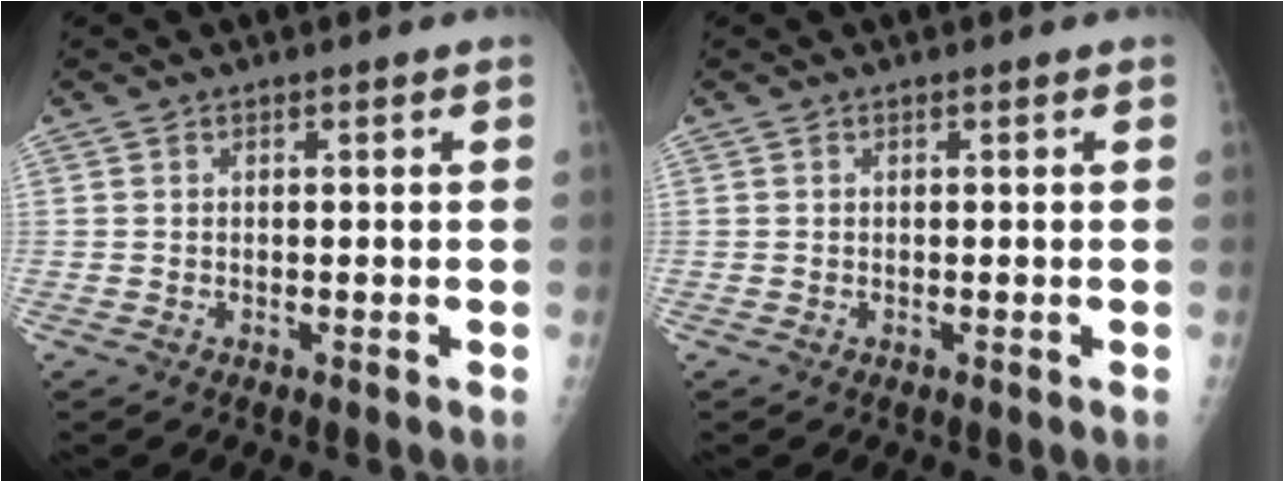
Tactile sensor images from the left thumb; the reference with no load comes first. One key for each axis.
{"total": 0.0}